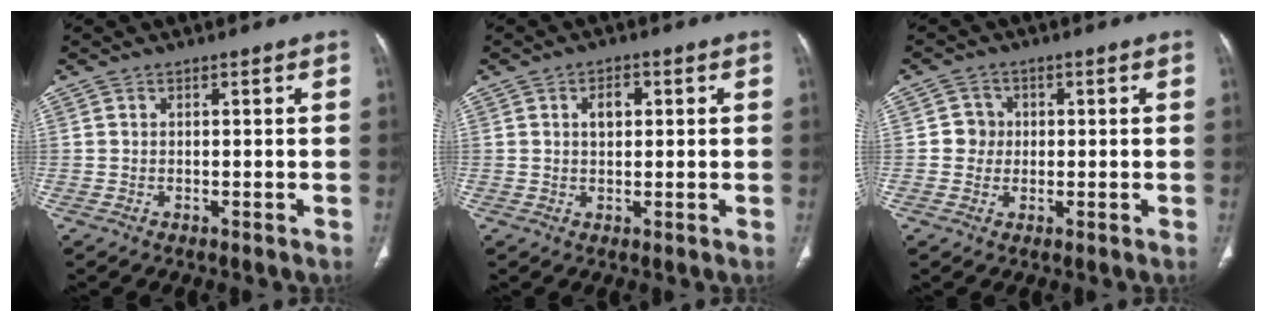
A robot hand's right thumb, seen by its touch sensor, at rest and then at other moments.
{"total": 3.6, "force": [0.9, 2.3, 2.6], "torque": [-0.035, 0.003, 0.015]}
{"total": 3.5, "force": [0.1, 3.4, 0.7], "torque": [0.014, 0.008, -0.002]}